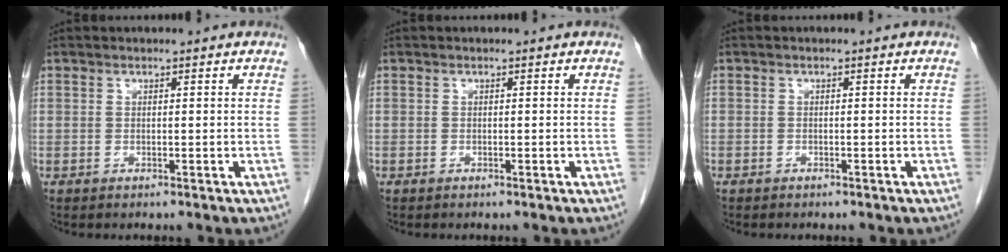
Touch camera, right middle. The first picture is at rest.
{"total": 0.0}
{"total": 0.6, "force": [-0.5, 0.4, 0.0], "torque": [-0.003, 0.003, -0.008]}